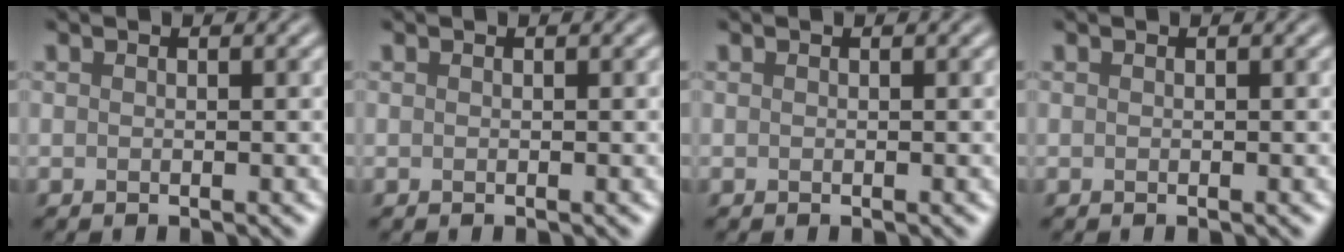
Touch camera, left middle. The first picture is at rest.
{"total": 0.0}
{"total": 0.0}
{"total": 0.0}